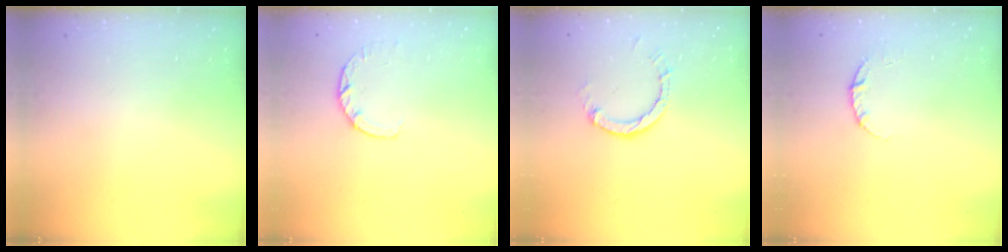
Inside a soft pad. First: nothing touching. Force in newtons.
{"total": 3.0, "press": 2.9, "slide": 0.4}
{"total": 3.2, "press": 3.2, "slide": 0.2}
{"total": 3.8, "press": 3.8, "slide": 0.3}